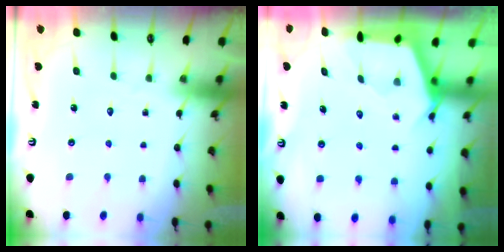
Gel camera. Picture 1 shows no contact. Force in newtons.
{"total": 2.5, "press": 2.5, "slide": 0.3}